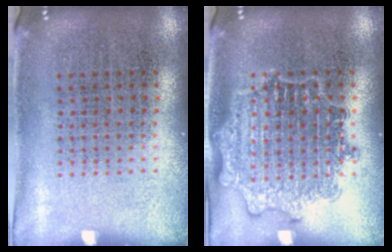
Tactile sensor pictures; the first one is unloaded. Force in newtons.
{"total": 1.7, "press": 1.7, "slide": 0.4}